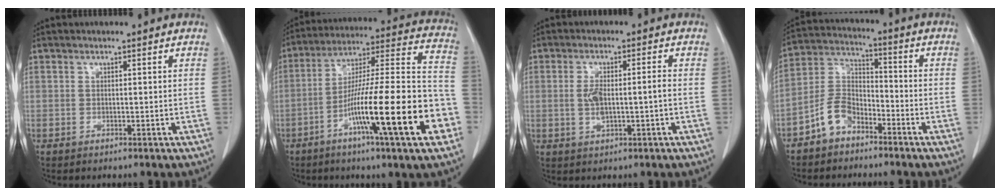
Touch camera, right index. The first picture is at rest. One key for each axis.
{"total": 23.3, "fx": -8.9, "fy": 1.1, "fz": 21.5, "tx": -0.298, "ty": -0.006, "tz": -0.148}
{"total": 4.9, "fx": -0.5, "fy": 1.2, "fz": 4.7, "tx": -0.099, "ty": 0.004, "tz": -0.006}
{"total": 7.3, "fx": -4.8, "fy": 4.3, "fz": 3.5, "tx": -0.080, "ty": 0.017, "tz": -0.097}